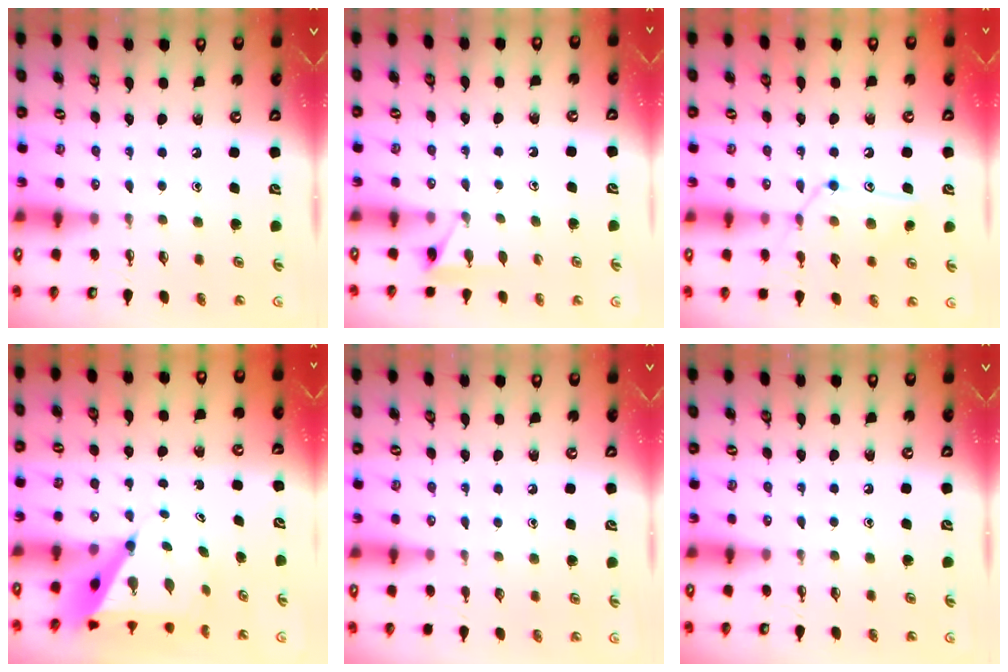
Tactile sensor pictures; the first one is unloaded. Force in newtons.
{"total": 5.0, "press": 5.0, "slide": 0.6}
{"total": 12.2, "press": 12.2, "slide": 0.8}
{"total": 7.0, "press": 7.0, "slide": 0.7}
{"total": 3.1, "press": 3.1, "slide": 0.4}
{"total": 0.0}